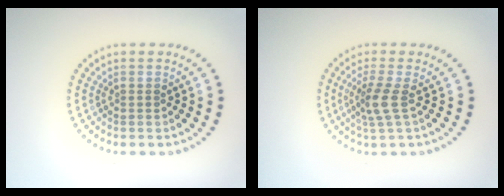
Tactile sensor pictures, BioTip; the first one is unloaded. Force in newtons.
{"total": 2.4, "press": 1.9, "slide": 1.6}